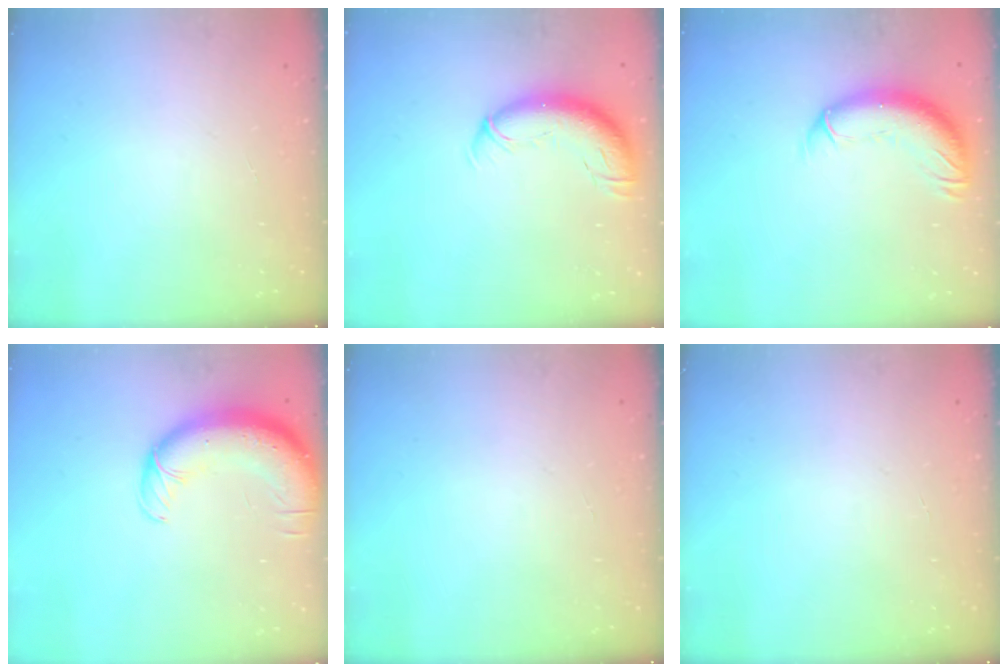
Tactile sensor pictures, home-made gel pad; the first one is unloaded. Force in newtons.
{"total": 12.1, "press": 11.7, "slide": 3.1}
{"total": 11.7, "press": 11.4, "slide": 2.8}
{"total": 13.5, "press": 13.0, "slide": 3.6}
{"total": 0.0}
{"total": 0.0}